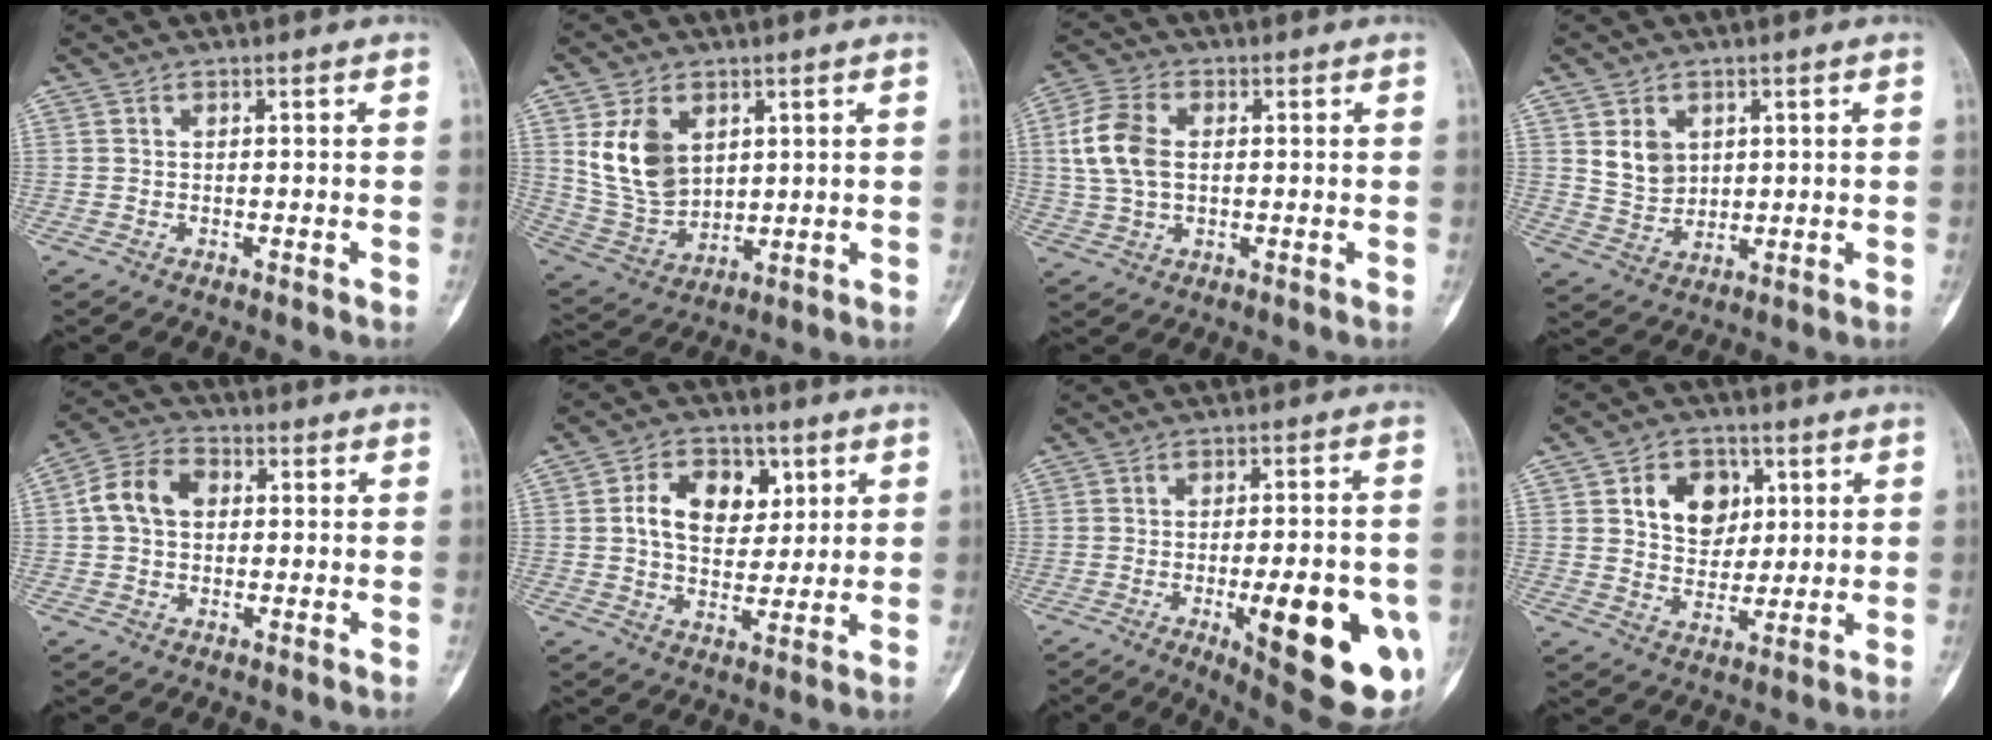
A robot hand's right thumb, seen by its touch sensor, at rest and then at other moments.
{"total": 11.9, "force": [3.9, 8.1, 7.7], "torque": [-0.126, -0.017, 0.092]}
{"total": 9.4, "force": [0.9, 6.2, 7.1], "torque": [-0.148, 0.010, 0.018]}
{"total": 6.0, "force": [2.1, 4.7, 3.1], "torque": [-0.035, -0.019, 0.049]}
{"total": 8.2, "force": [0.9, 6.1, 5.4], "torque": [-0.094, 0.023, 0.009]}
{"total": 11.2, "force": [3.0, 7.9, 7.4], "torque": [-0.083, -0.002, 0.049]}
{"total": 20.9, "force": [-6.5, 6.1, 19.0], "torque": [-0.199, 0.003, -0.070]}
{"total": 10.0, "force": [3.1, 7.7, 5.6], "torque": [-0.047, -0.010, 0.055]}